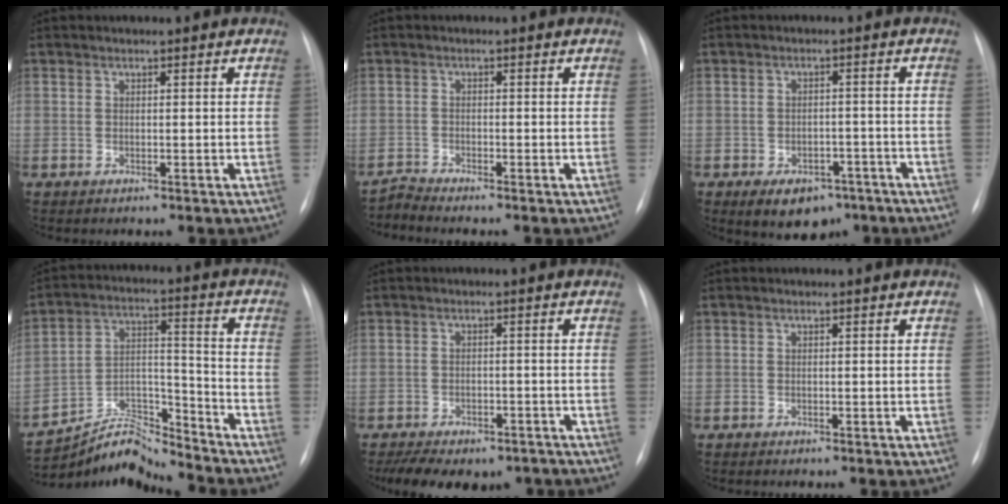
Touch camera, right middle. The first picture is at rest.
{"total": 1.8, "force": [-1.6, -0.7, -0.4], "torque": [0.014, -0.011, -0.031]}
{"total": 8.2, "force": [-5.2, 5.0, 3.9], "torque": [-0.053, 0.012, -0.065]}
{"total": 9.7, "force": [-9.7, -0.1, -0.2], "torque": [-0.003, 0.049, -0.175]}
{"total": 13.3, "force": [-10.0, 6.7, 5.8], "torque": [-0.113, 0.008, -0.125]}
{"total": 0.0}